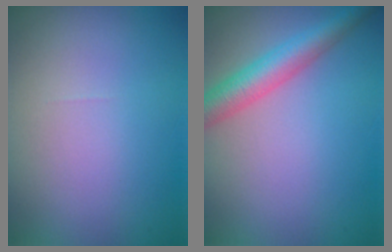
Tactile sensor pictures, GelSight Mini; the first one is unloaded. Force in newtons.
{"total": 4.0, "press": 4.0, "slide": 0.0}